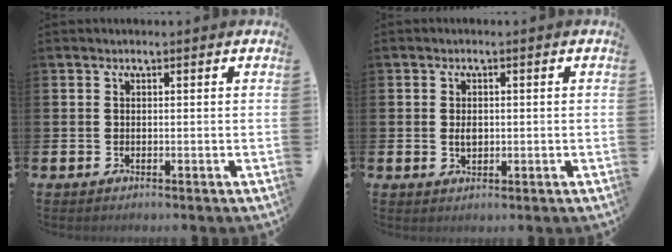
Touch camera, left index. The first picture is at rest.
{"total": 1.7, "force": [0.2, 1.2, 1.2], "torque": [-0.015, 0.003, 0.000]}